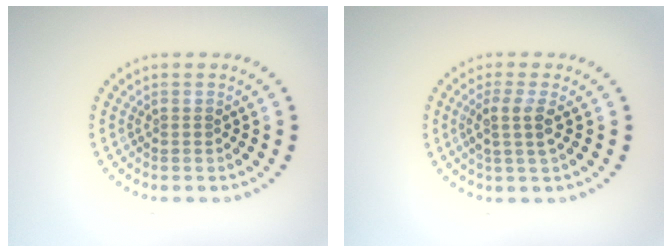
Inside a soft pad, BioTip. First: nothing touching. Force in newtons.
{"total": 2.4, "press": 2.0, "slide": 1.4}